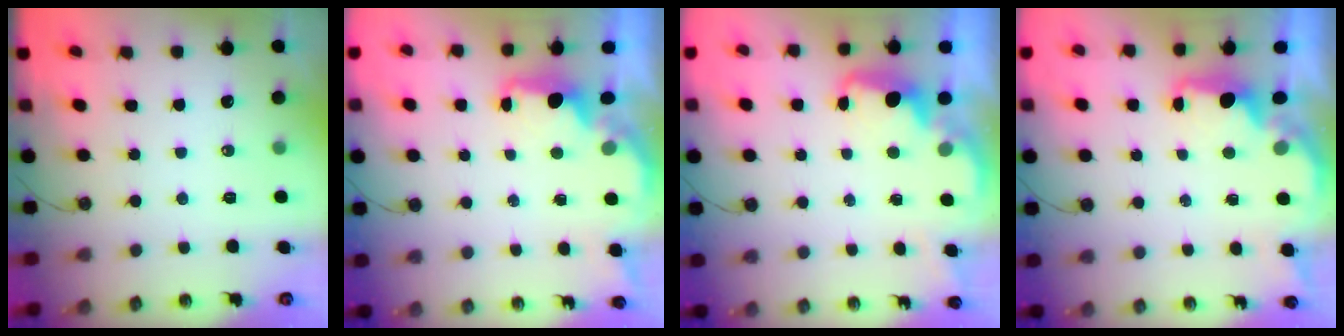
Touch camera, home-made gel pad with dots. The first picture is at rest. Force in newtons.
{"total": 1.6, "press": 1.5, "slide": 0.6}
{"total": 2.1, "press": 2.1, "slide": 0.6}
{"total": 1.8, "press": 1.6, "slide": 0.8}